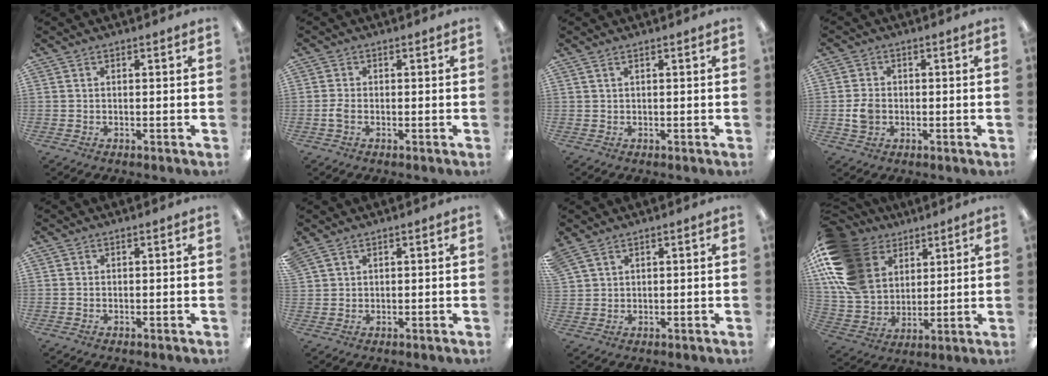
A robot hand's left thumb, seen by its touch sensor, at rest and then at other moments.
{"total": 2.0, "force": [-0.6, 1.2, 1.4], "torque": [-0.033, 0.000, -0.012]}
{"total": 0.9, "force": [0.4, 0.1, 0.8], "torque": [-0.016, 0.000, 0.007]}
{"total": 3.9, "force": [-0.7, 3.2, 2.1], "torque": [-0.027, 0.003, -0.013]}
{"total": 0.0}
{"total": 2.4, "force": [1.8, 1.2, 0.9], "torque": [-0.022, -0.003, 0.036]}
{"total": 3.4, "force": [2.6, 1.8, 1.2], "torque": [-0.030, -0.004, 0.051]}
{"total": 20.7, "force": [8.5, 14.9, 11.6], "torque": [-0.265, -0.030, 0.159]}